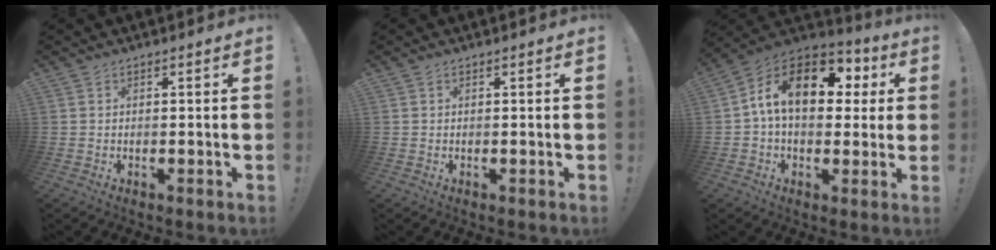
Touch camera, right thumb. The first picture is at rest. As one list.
[{"total": 0.0}, {"total": 17.3, "force": [4.0, 10.4, 13.2], "torque": [-0.216, 0.007, 0.067]}]